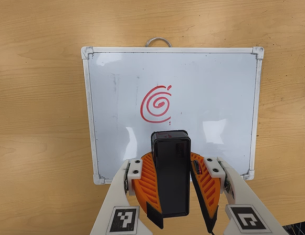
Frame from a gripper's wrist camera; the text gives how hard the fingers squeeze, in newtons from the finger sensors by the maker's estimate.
{"total": 9.6, "left": 10.2, "right": 9.0}